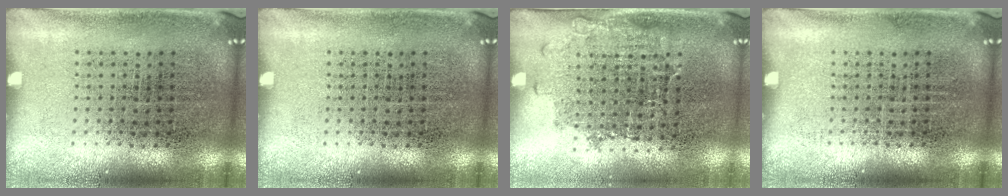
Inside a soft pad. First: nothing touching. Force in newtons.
{"total": 0.0}
{"total": 1.2, "press": 0.9, "slide": 0.8}
{"total": 0.0}